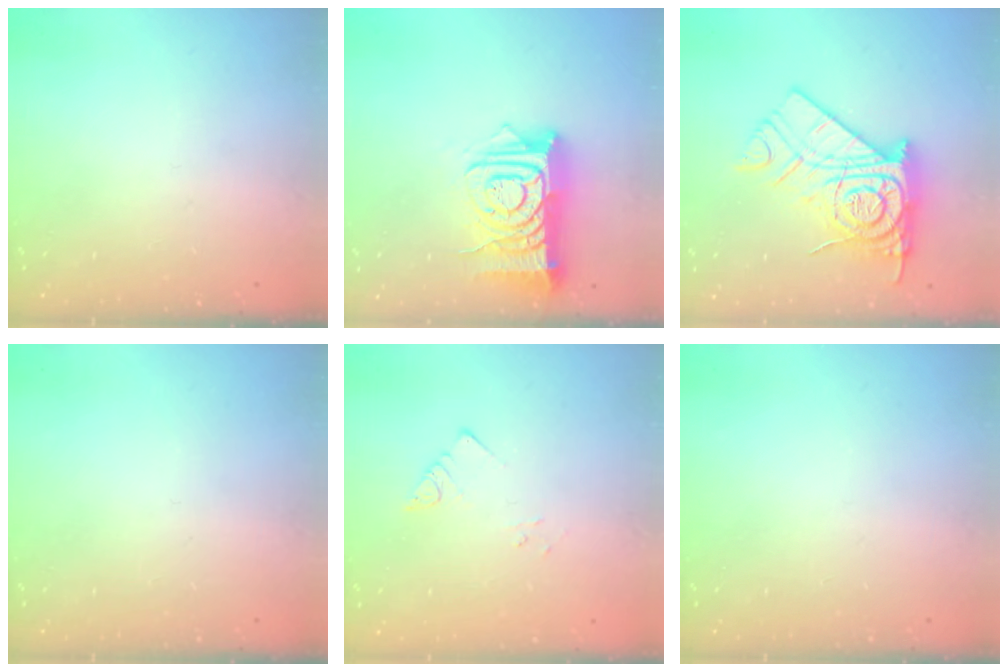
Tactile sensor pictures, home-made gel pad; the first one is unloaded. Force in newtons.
{"total": 14.5, "press": 14.4, "slide": 1.6}
{"total": 19.7, "press": 19.6, "slide": 1.7}
{"total": 0.0}
{"total": 2.9, "press": 2.9, "slide": 0.4}
{"total": 0.0}